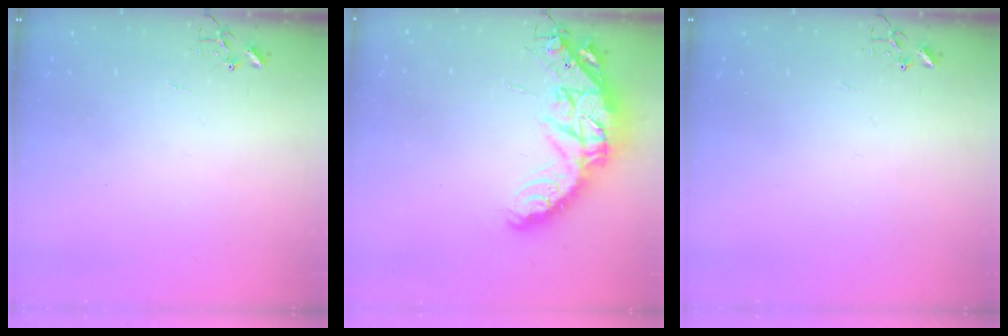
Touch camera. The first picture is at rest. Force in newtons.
{"total": 19.5, "press": 19.4, "slide": 1.3}
{"total": 0.0}